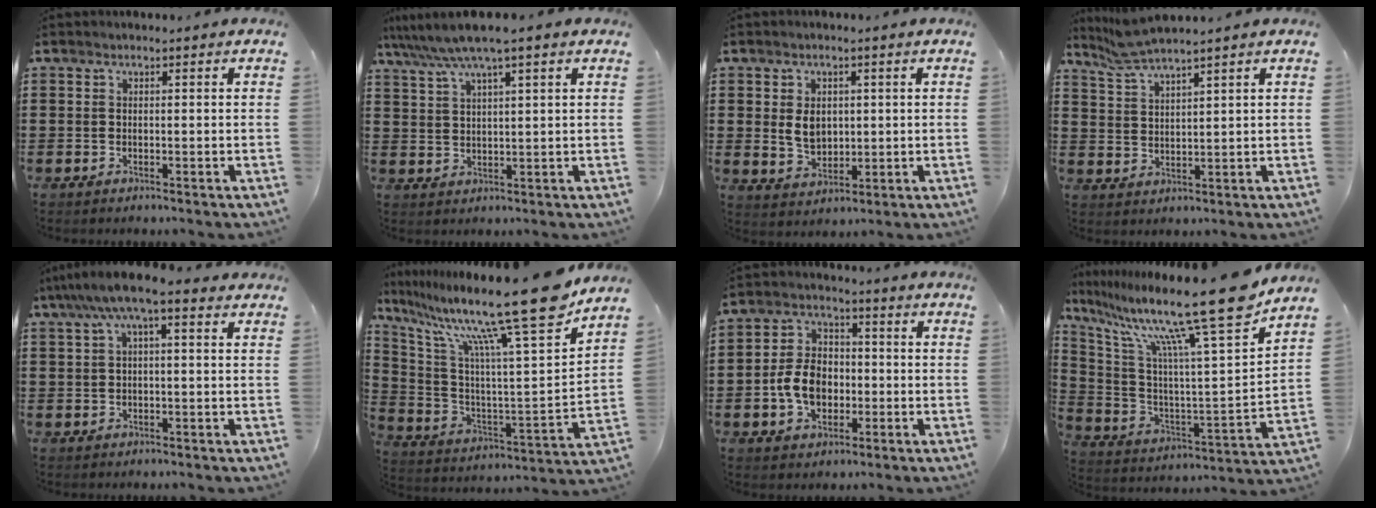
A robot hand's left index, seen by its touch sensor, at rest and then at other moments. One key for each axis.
{"total": 5.7, "fx": 4.1, "fy": 0.0, "fz": 3.9, "tx": -0.086, "ty": -0.011, "tz": 0.069}
{"total": 4.3, "fx": 0.7, "fy": 3.2, "fz": 2.9, "tx": -0.057, "ty": 0.006, "tz": 0.008}
{"total": 3.9, "fx": 3.6, "fy": 0.1, "fz": 1.5, "tx": -0.041, "ty": -0.010, "tz": 0.065}
{"total": 5.0, "fx": 1.9, "fy": 1.0, "fz": 4.5, "tx": -0.089, "ty": 0.003, "tz": 0.032}
{"total": 20.1, "fx": 14.9, "fy": 1.5, "fz": 13.5, "tx": -0.257, "ty": -0.088, "tz": 0.232}
{"total": 7.4, "fx": -1.8, "fy": 5.5, "fz": 4.7, "tx": -0.109, "ty": 0.004, "tz": -0.042}
{"total": 19.2, "fx": 14.4, "fy": 0.8, "fz": 12.6, "tx": -0.243, "ty": -0.088, "tz": 0.224}